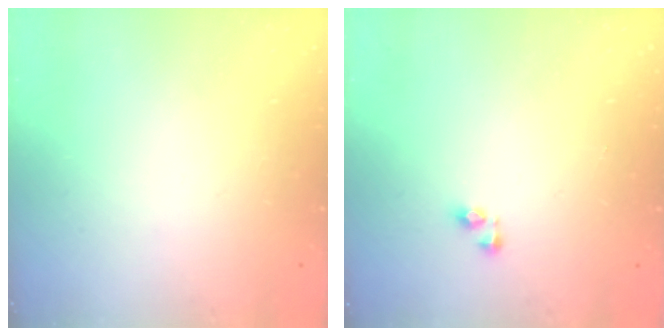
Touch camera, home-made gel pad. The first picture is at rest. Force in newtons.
{"total": 3.1, "press": 3.1, "slide": 0.2}